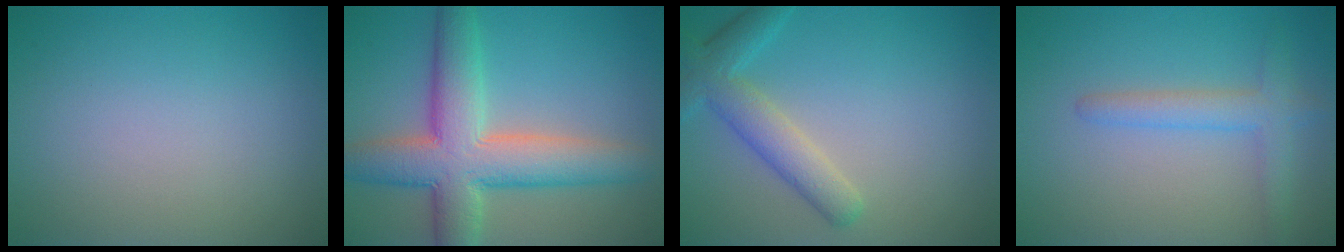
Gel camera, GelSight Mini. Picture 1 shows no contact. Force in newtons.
{"total": 8.8, "press": 8.8, "slide": 0.6}
{"total": 4.0, "press": 4.0, "slide": 0.4}
{"total": 2.8, "press": 2.8, "slide": 0.2}